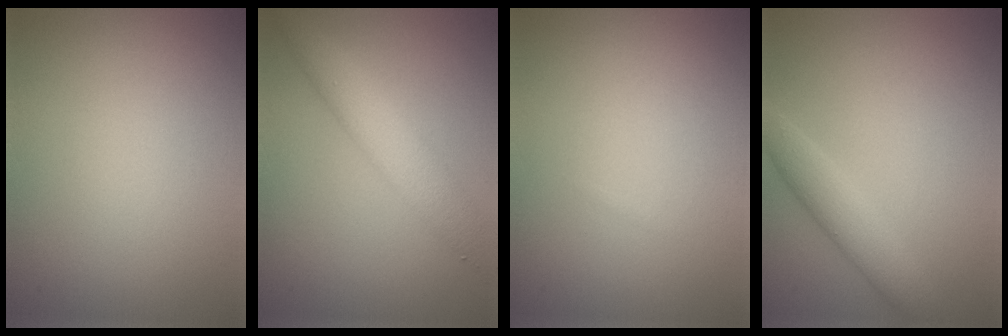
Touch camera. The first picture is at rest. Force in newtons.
{"total": 4.3, "press": 4.3, "slide": 0.1}
{"total": 0.0}
{"total": 3.0, "press": 3.0, "slide": 0.1}